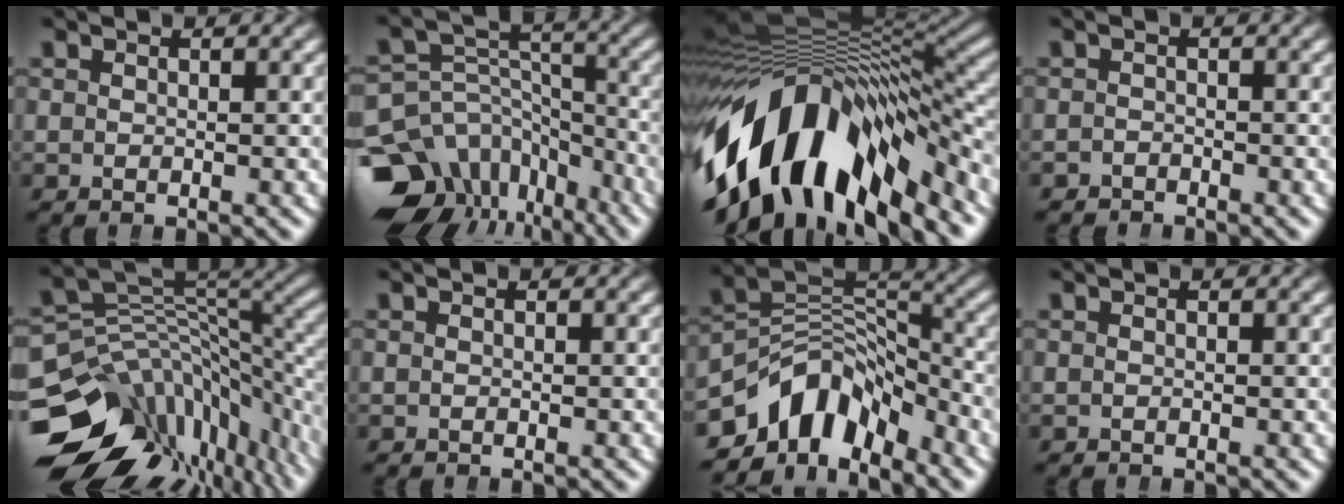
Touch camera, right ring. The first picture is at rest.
{"total": 12.5, "force": [-5.4, 9.4, 6.1], "torque": [-0.105, -0.048, -0.083]}
{"total": 18.3, "force": [-6.2, 10.5, 13.7], "torque": [-0.238, 0.001, -0.092]}
{"total": 1.4, "force": [-1.3, 0.2, -0.6], "torque": [0.005, -0.012, -0.018]}
{"total": 16.4, "force": [-6.1, 11.1, 10.4], "torque": [-0.164, -0.056, -0.077]}
{"total": 0.0}
{"total": 11.1, "force": [-4.1, 7.9, 6.6], "torque": [-0.119, -0.026, -0.063]}
{"total": 0.0}